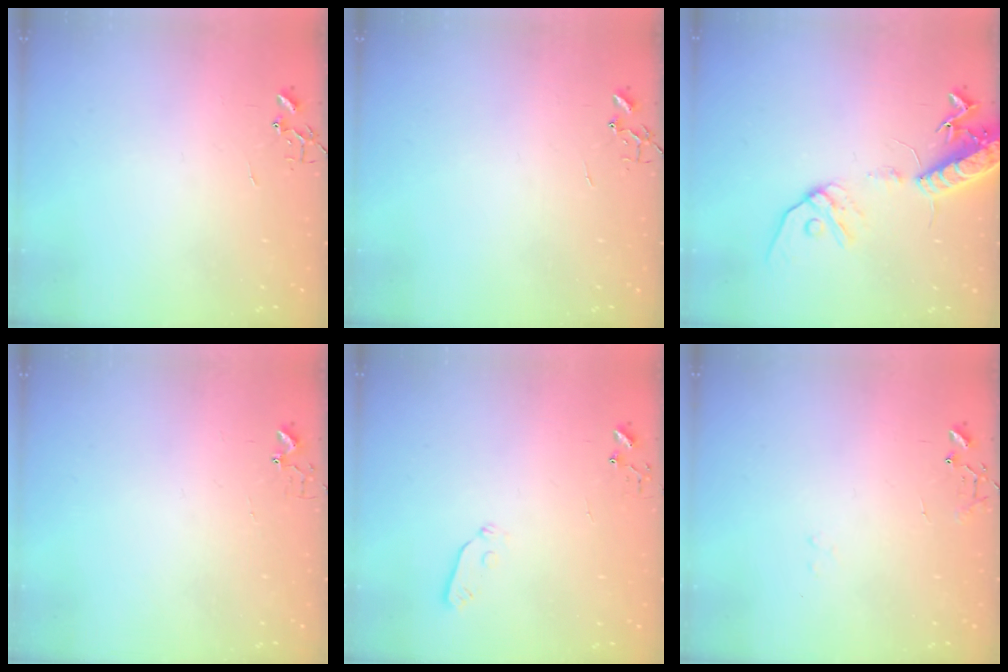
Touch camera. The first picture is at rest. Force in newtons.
{"total": 0.0}
{"total": 15.4, "press": 15.0, "slide": 3.4}
{"total": 2.7, "press": 2.7, "slide": 0.3}
{"total": 3.7, "press": 3.7, "slide": 0.4}
{"total": 8.0, "press": 8.0, "slide": 0.9}